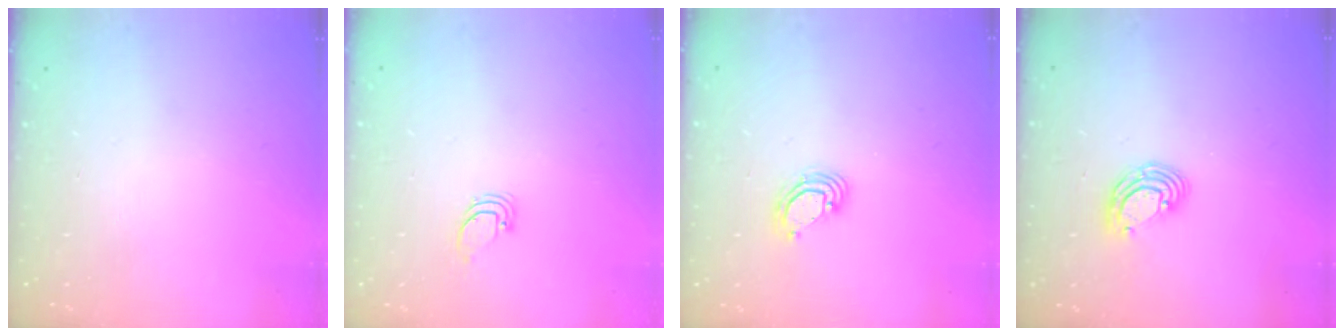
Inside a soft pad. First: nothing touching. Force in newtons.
{"total": 0.9, "press": 0.9, "slide": 0.0}
{"total": 4.8, "press": 4.8, "slide": 0.3}
{"total": 6.5, "press": 6.4, "slide": 0.8}